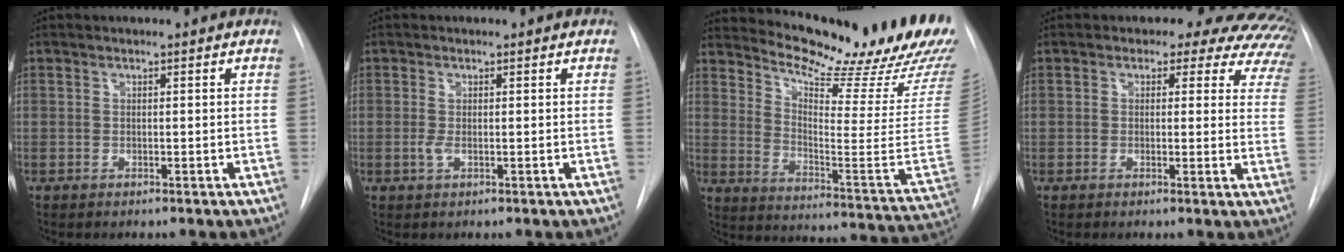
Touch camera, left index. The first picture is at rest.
{"total": 1.3, "force": [-0.1, 0.5, 1.2], "torque": [-0.030, -0.003, 0.001]}
{"total": 25.3, "force": [21.9, 1.5, 12.6], "torque": [-0.200, -0.106, 0.281]}
{"total": 14.5, "force": [11.3, 6.8, 6.0], "torque": [-0.068, -0.004, 0.097]}